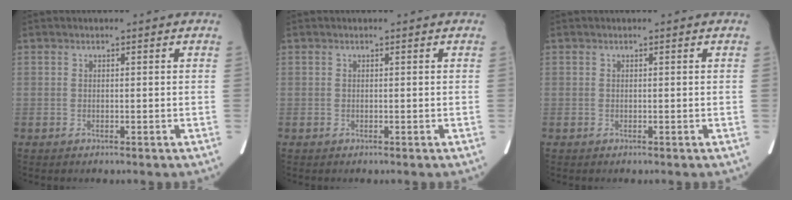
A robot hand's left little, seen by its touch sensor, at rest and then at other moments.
{"total": 0.0}
{"total": 0.0}